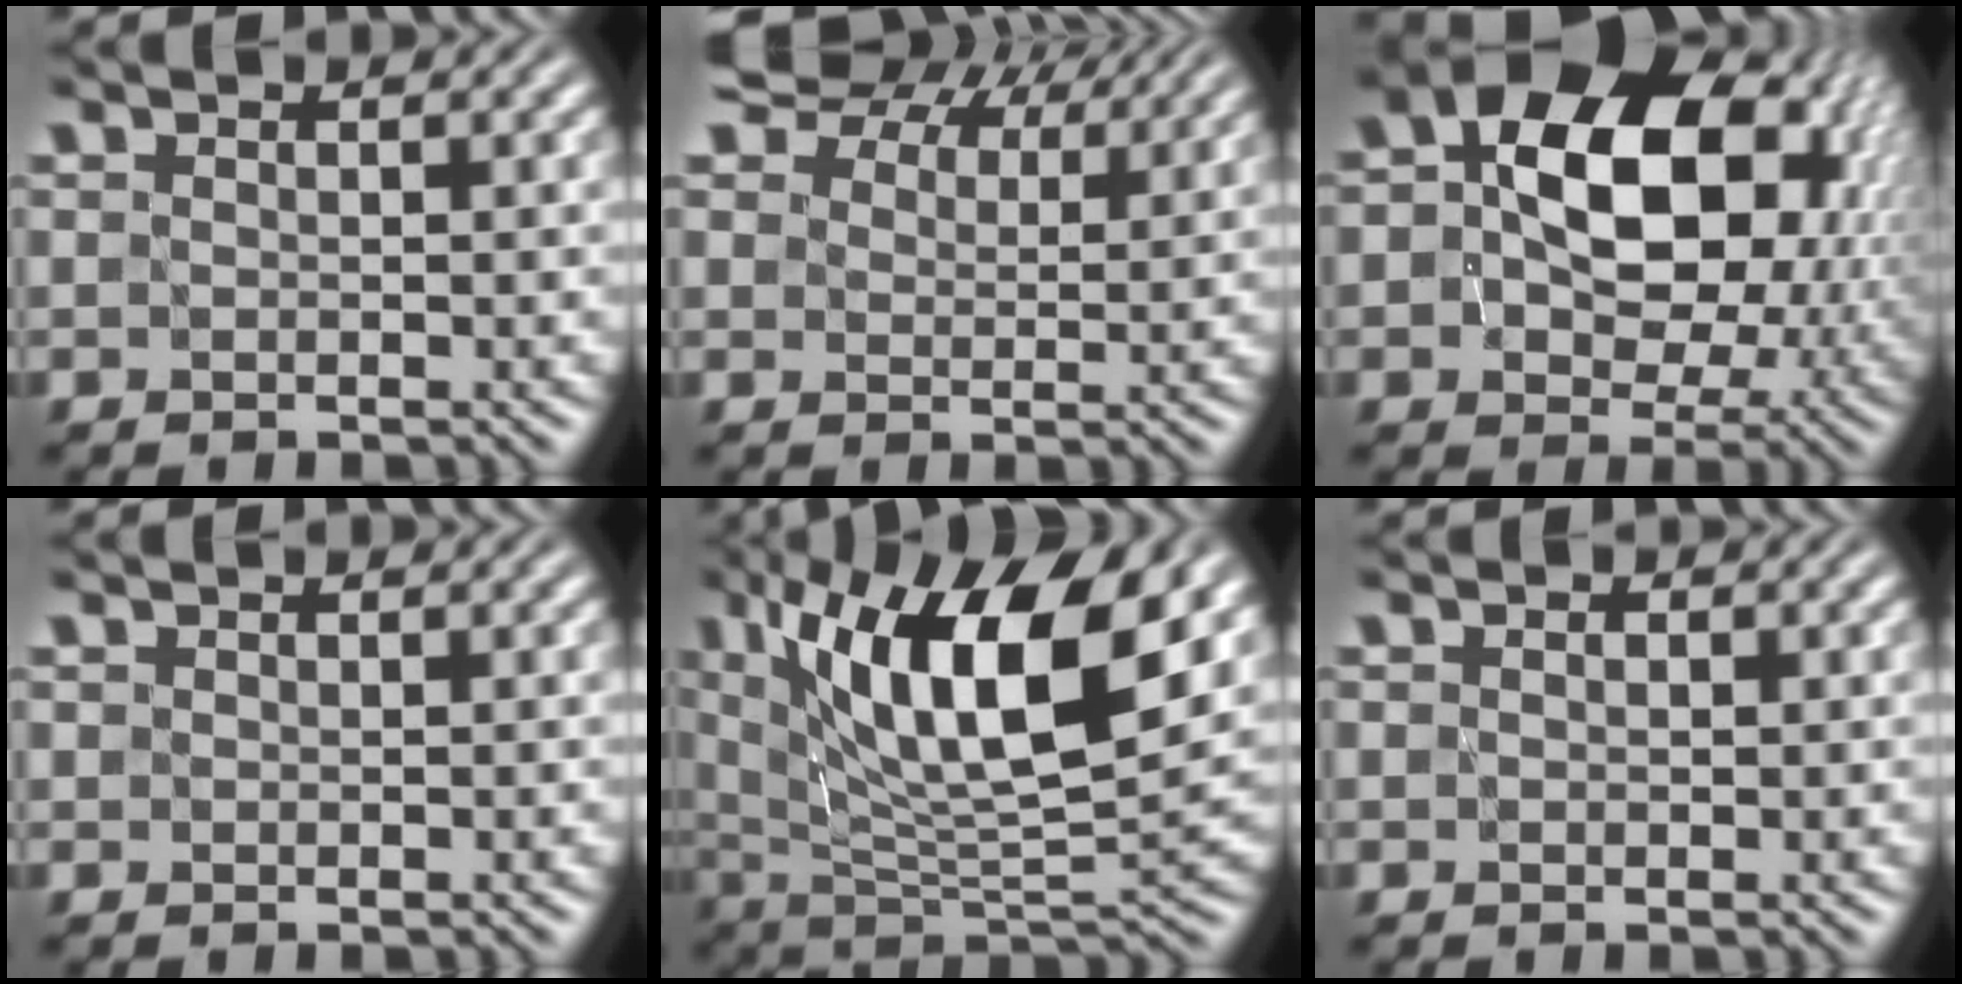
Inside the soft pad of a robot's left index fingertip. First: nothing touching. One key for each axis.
{"total": 9.8, "fx": 8.3, "fy": 3.7, "fz": 3.7, "tx": -0.084, "ty": -0.004, "tz": 0.134}
{"total": 15.9, "fx": 2.4, "fy": 10.6, "fz": 11.7, "tx": -0.155, "ty": 0.008, "tz": 0.043}
{"total": 0.0}
{"total": 12.4, "fx": 5.2, "fy": 4.4, "fz": 10.4, "tx": -0.170, "ty": -0.002, "tz": 0.097}
{"total": 0.8, "fx": 0.3, "fy": 0.6, "fz": 0.5, "tx": -0.011, "ty": 0.002, "tz": -0.005}